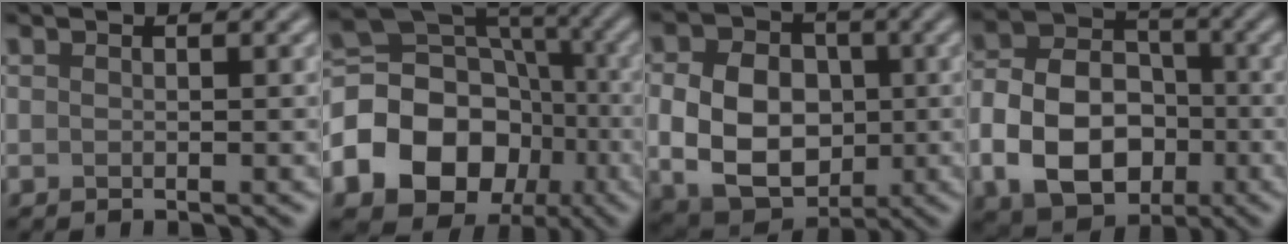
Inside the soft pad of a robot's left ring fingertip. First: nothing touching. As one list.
[{"total": 14.7, "force": [-4.4, 12.2, 7.1], "torque": [-0.130, 0.001, -0.098]}, {"total": 8.6, "force": [-0.4, 6.4, 5.6], "torque": [-0.106, -0.007, -0.012]}, {"total": 9.5, "force": [-3.0, 6.8, 5.9], "torque": [-0.114, -0.009, -0.059]}]